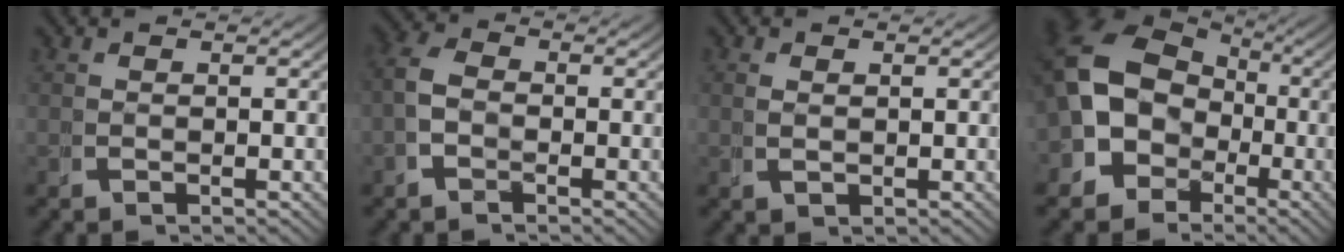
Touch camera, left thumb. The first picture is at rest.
{"total": 3.1, "force": [-0.6, 2.3, 1.9], "torque": [-0.045, -0.002, -0.018]}
{"total": 0.6, "force": [0.4, 0.3, 0.4], "torque": [-0.008, -0.003, 0.014]}
{"total": 10.3, "force": [-0.3, 8.6, 5.6], "torque": [-0.127, -0.027, -0.003]}